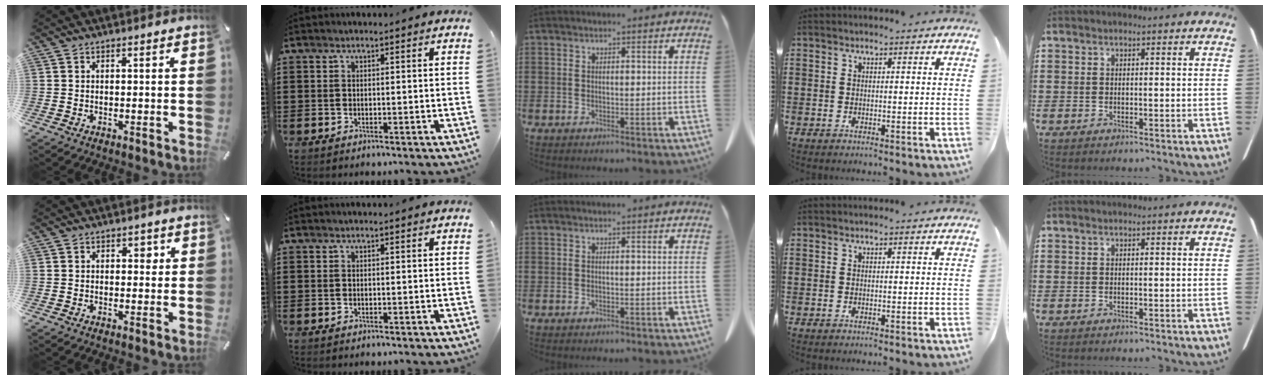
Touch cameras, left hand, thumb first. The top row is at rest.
{"thumb": {"total": 1.9, "force": [0.4, 1.5, 1.2], "torque": [-0.010, 0.002, 0.001]}}